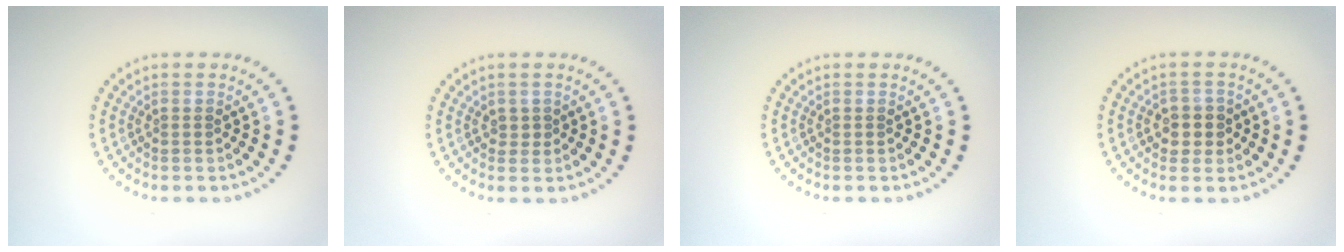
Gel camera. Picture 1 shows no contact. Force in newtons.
{"total": 0.5, "press": 0.4, "slide": 0.3}
{"total": 0.0}
{"total": 2.4, "press": 2.3, "slide": 0.9}